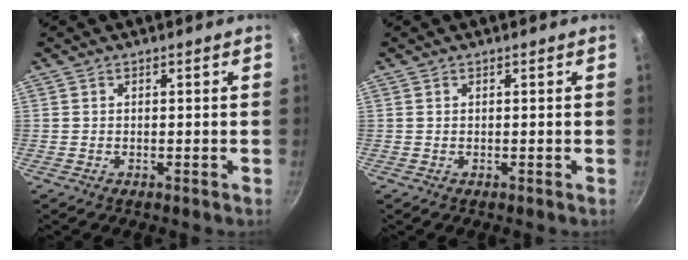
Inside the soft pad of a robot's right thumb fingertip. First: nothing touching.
{"total": 0.0}